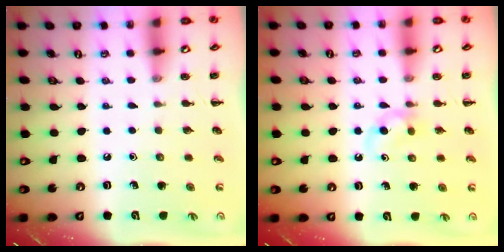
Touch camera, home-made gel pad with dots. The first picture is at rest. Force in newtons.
{"total": 4.9, "press": 4.5, "slide": 1.9}